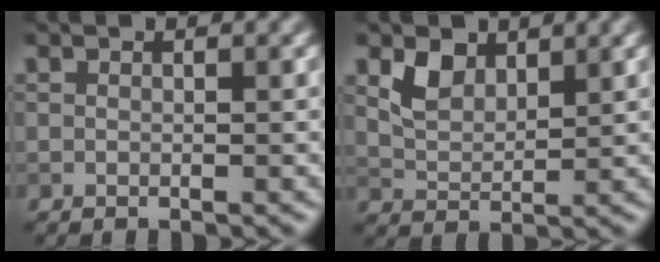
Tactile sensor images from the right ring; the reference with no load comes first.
{"total": 3.1, "force": [1.8, 1.9, 1.7], "torque": [-0.038, -0.004, 0.037]}